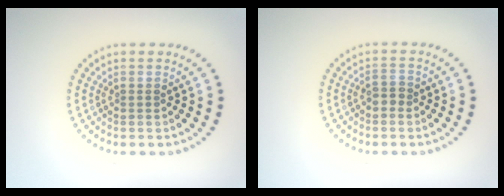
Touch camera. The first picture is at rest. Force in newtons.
{"total": 1.3, "press": 1.2, "slide": 0.5}